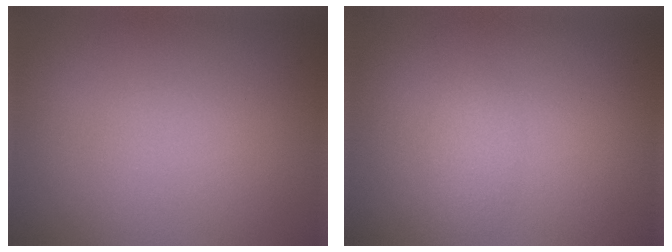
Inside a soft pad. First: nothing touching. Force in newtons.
{"total": 1.2, "press": 1.2, "slide": 0.0}